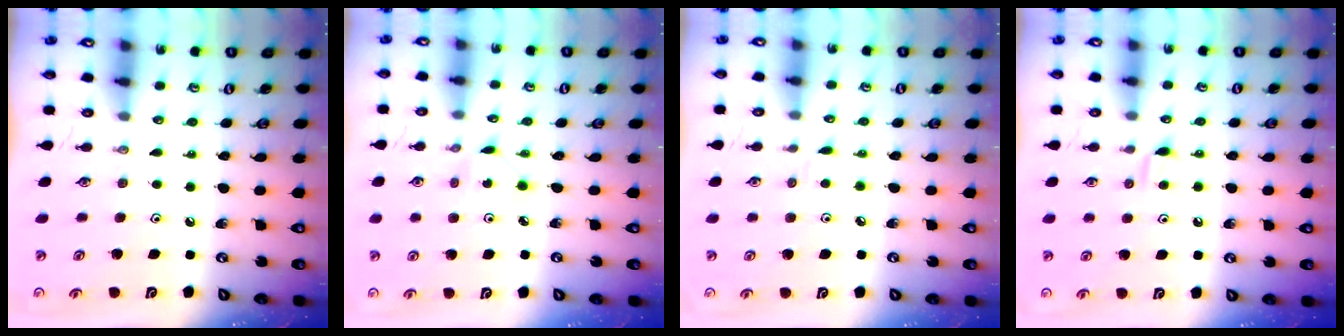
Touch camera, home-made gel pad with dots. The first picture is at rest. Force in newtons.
{"total": 2.6, "press": 2.6, "slide": 0.3}
{"total": 3.0, "press": 3.0, "slide": 0.2}
{"total": 4.1, "press": 4.0, "slide": 0.7}